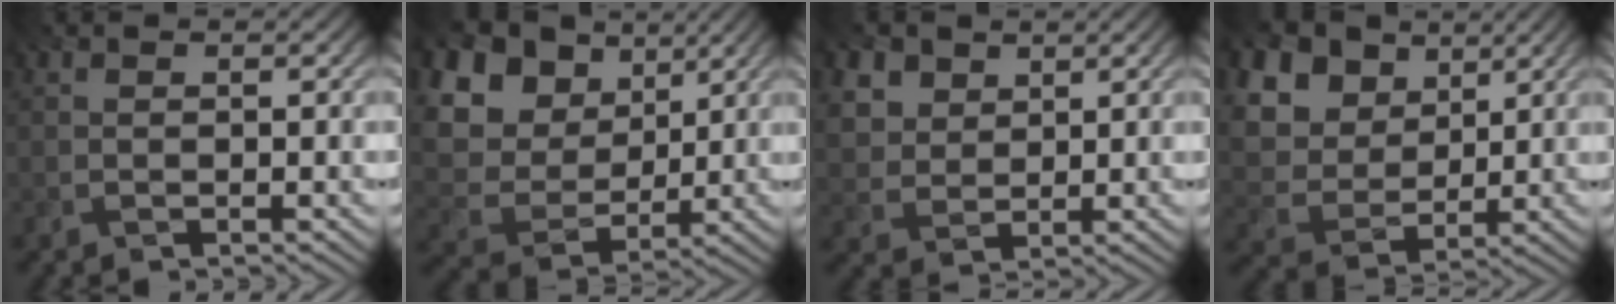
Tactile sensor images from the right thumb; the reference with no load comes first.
{"total": 13.8, "force": [4.5, 11.1, 6.8], "torque": [-0.216, 0.034, 0.106]}
{"total": 5.5, "force": [2.8, 4.1, 2.2], "torque": [-0.086, -0.011, 0.071]}
{"total": 12.8, "force": [5.1, 10.0, 6.2], "torque": [-0.211, 0.039, 0.109]}